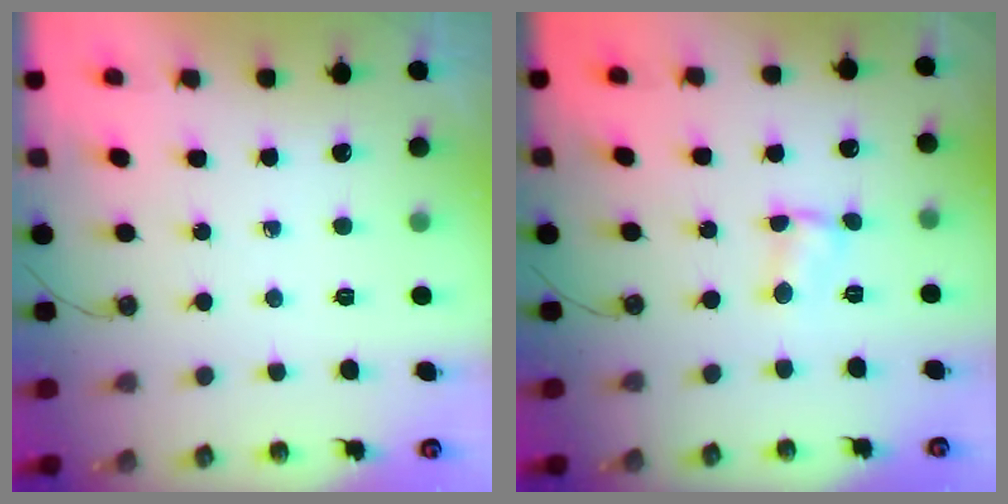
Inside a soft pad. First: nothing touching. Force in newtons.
{"total": 1.4, "press": 1.4, "slide": 0.2}